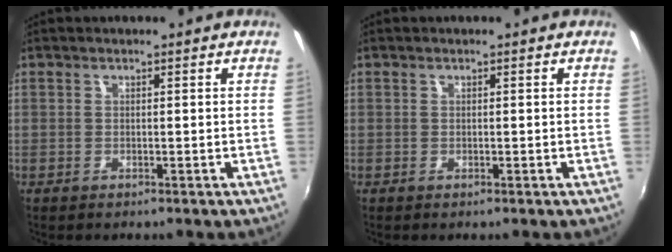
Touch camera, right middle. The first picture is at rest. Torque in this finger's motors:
{"motor_torque": [0.09, -0.42, 0.05, 0.00]}